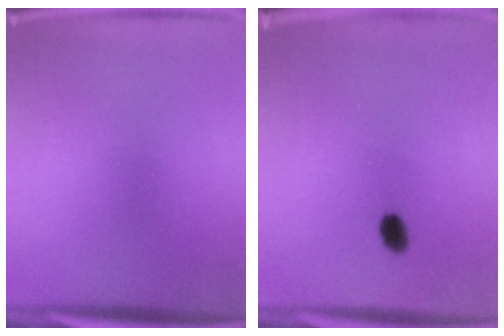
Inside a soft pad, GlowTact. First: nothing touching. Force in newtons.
{"total": 2.5}